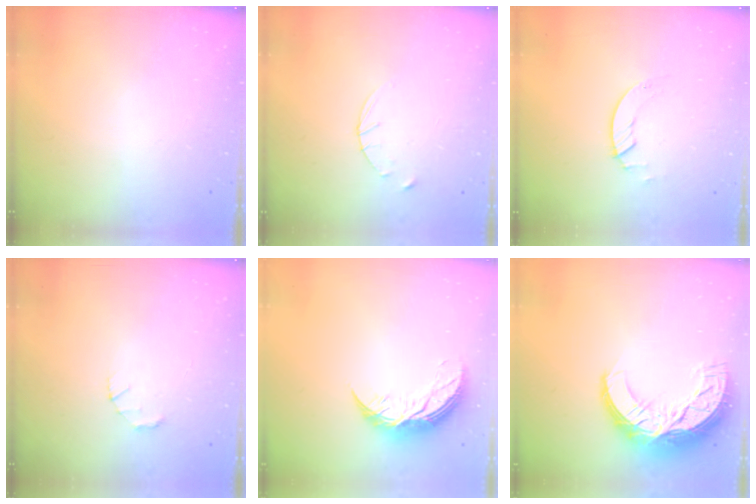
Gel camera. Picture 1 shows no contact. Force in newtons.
{"total": 3.6, "press": 3.5, "slide": 0.4}
{"total": 1.3, "press": 1.2, "slide": 0.1}
{"total": 1.4, "press": 1.3, "slide": 0.3}
{"total": 9.7, "press": 9.7, "slide": 0.5}
{"total": 16.4, "press": 16.4, "slide": 0.9}